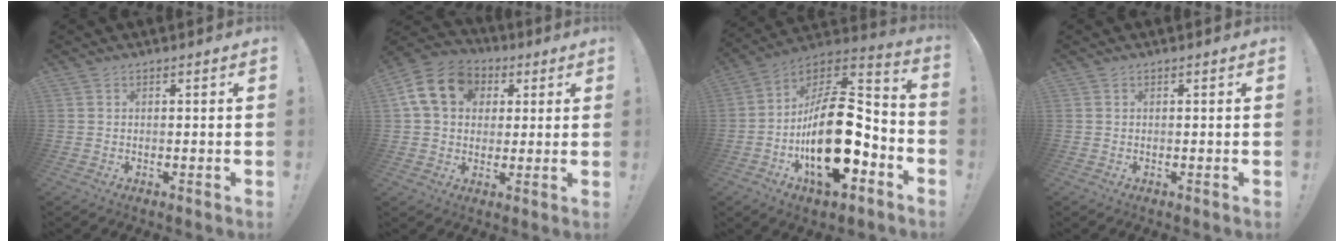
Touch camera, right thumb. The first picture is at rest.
{"total": 15.8, "force": [4.7, 12.3, 8.8], "torque": [-0.151, -0.001, 0.093]}
{"total": 26.2, "force": [-5.8, 13.3, 21.8], "torque": [-0.371, 0.037, -0.083]}
{"total": 0.0}